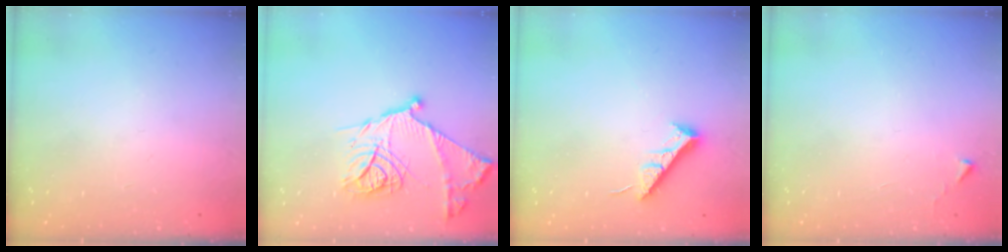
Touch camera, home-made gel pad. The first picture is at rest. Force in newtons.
{"total": 18.1, "press": 18.0, "slide": 1.6}
{"total": 7.3, "press": 7.3, "slide": 0.6}
{"total": 2.7, "press": 2.6, "slide": 0.4}